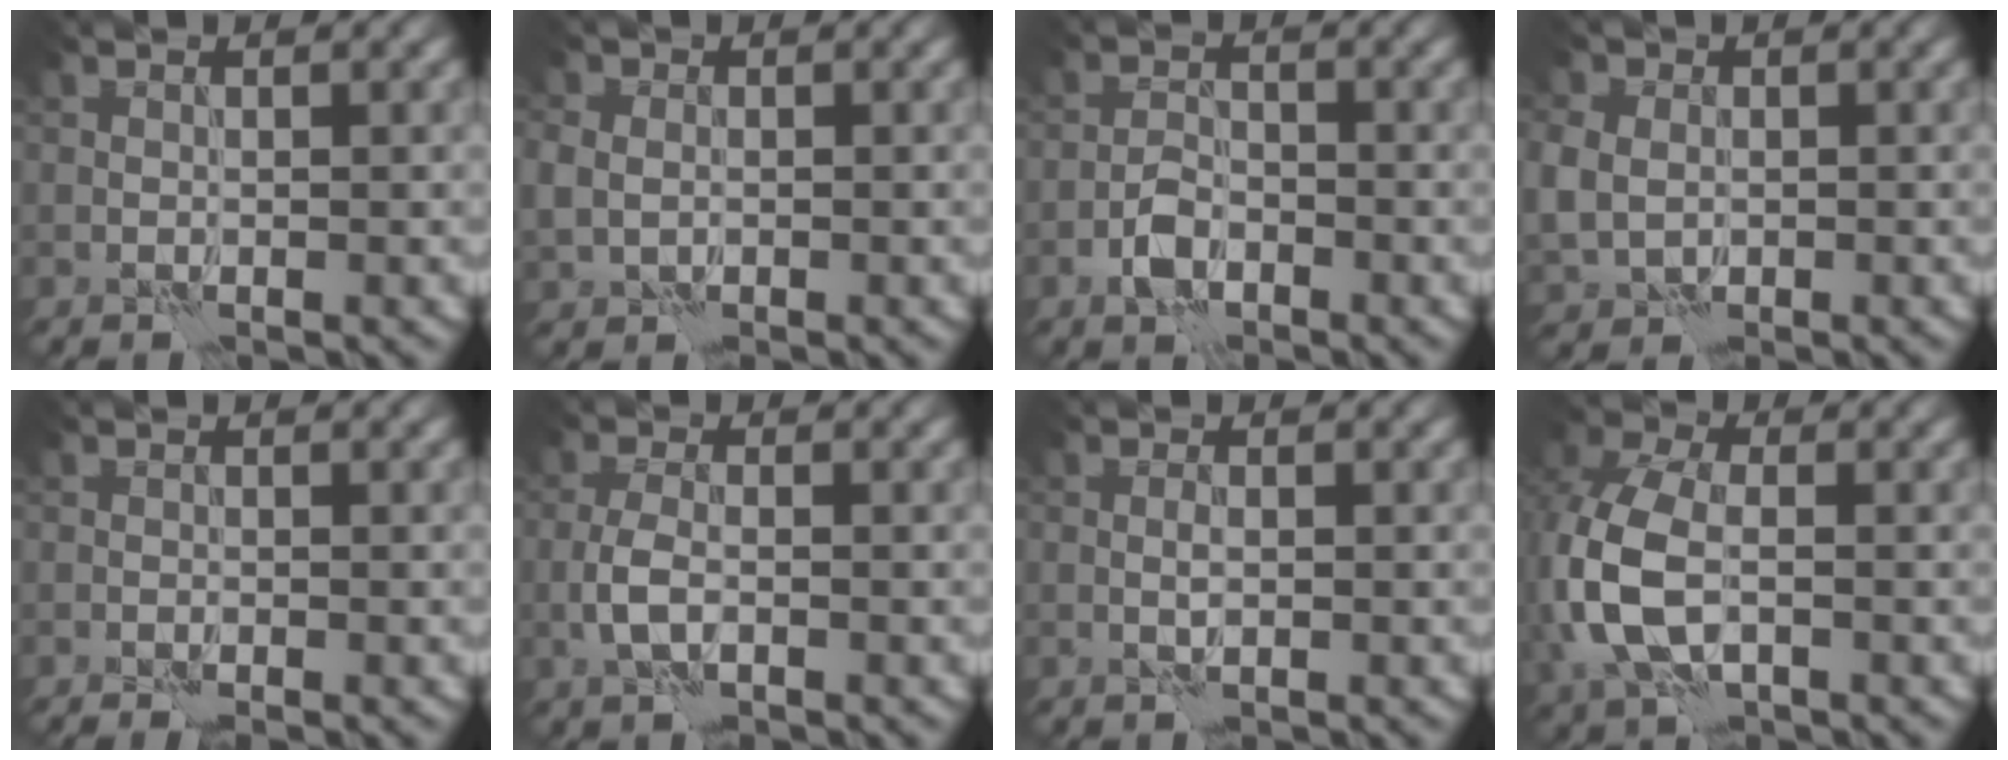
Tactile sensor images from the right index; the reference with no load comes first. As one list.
[{"total": 2.8, "force": [0.1, 2.4, 1.5], "torque": [-0.034, 0.007, 0.000]}, {"total": 2.7, "force": [-1.4, 1.5, 1.7], "torque": [-0.028, 0.006, -0.031]}, {"total": 4.7, "force": [0.1, 4.0, 2.5], "torque": [-0.064, 0.008, -0.007]}, {"total": 0.7, "force": [-0.5, 0.0, 0.5], "torque": [-0.010, 0.001, -0.010]}, {"total": 2.5, "force": [-0.8, 1.1, 2.1], "torque": [-0.047, 0.002, -0.021]}, {"total": 0.8, "force": [0.0, 0.2, 0.8], "torque": [-0.020, 0.000, -0.003]}, {"total": 8.4, "force": [-0.7, 5.6, 6.2], "torque": [-0.174, -0.005, -0.018]}]